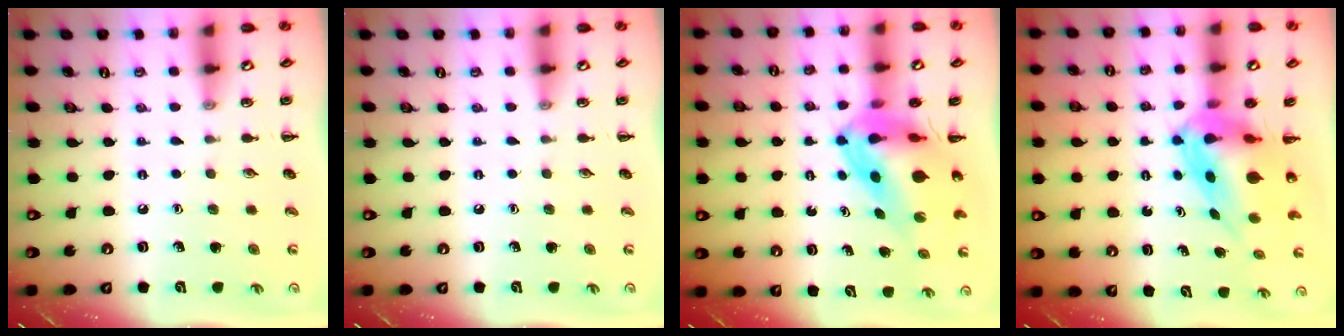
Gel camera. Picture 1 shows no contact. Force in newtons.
{"total": 0.0}
{"total": 9.3, "press": 8.7, "slide": 3.2}
{"total": 8.2, "press": 7.8, "slide": 2.4}